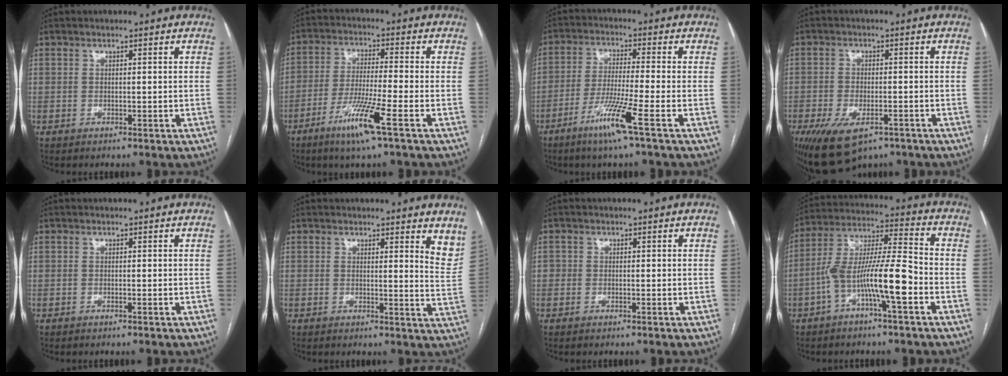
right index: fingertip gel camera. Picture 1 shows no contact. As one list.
[{"total": 9.2, "force": [-4.9, -0.5, 7.8], "torque": [-0.154, -0.017, -0.095]}, {"total": 8.5, "force": [-4.5, -1.2, 7.0], "torque": [-0.137, -0.020, -0.091]}, {"total": 9.6, "force": [-5.9, 4.4, 6.3], "torque": [-0.115, -0.012, -0.091]}, {"total": 0.0}, {"total": 5.8, "force": [5.0, 0.7, 2.9], "torque": [-0.025, -0.033, 0.032]}, {"total": 0.9, "force": [-0.2, 0.9, 0.3], "torque": [0.001, 0.004, -0.005]}, {"total": 12.5, "force": [-4.7, 1.3, 11.5], "torque": [-0.221, 0.021, -0.084]}]